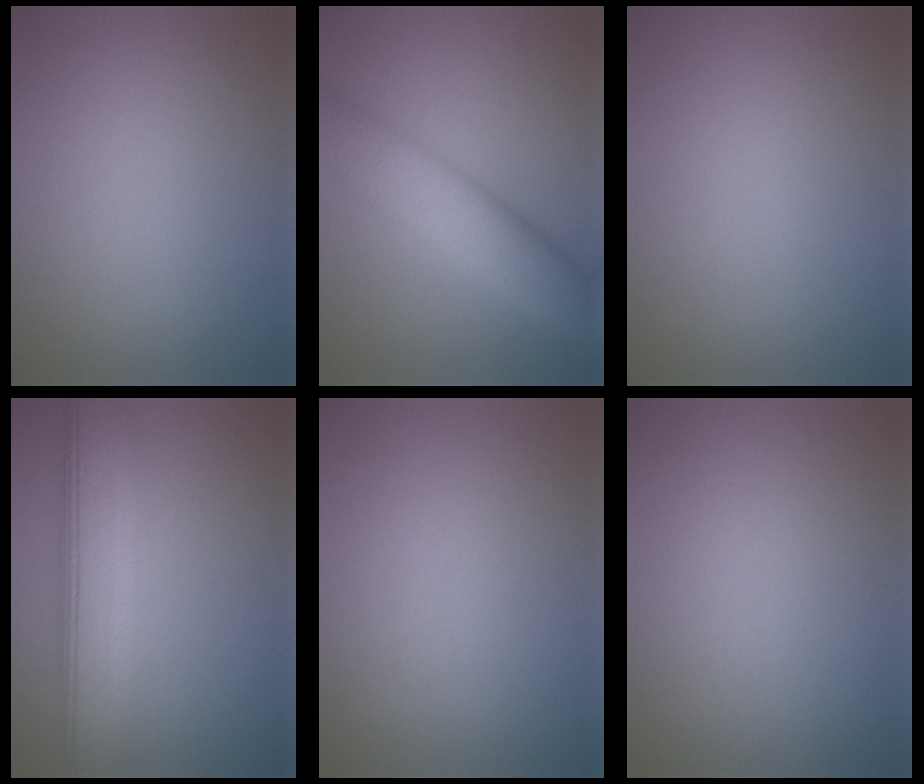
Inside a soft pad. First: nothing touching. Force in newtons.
{"total": 8.1, "press": 8.1, "slide": 0.1}
{"total": 0.0}
{"total": 8.0, "press": 7.9, "slide": 0.5}
{"total": 0.0}
{"total": 0.0}